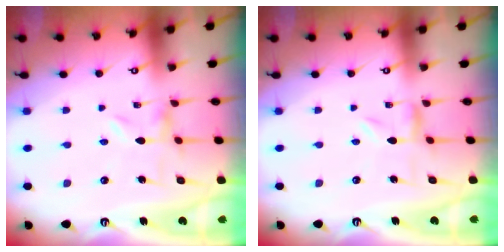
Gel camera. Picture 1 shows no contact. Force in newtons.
{"total": 1.4, "press": 1.4, "slide": 0.2}